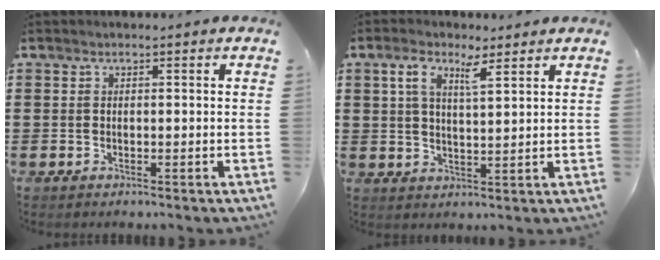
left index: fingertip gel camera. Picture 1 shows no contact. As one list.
[{"total": 6.3, "force": [3.9, 1.9, 4.6], "torque": [-0.094, 0.001, 0.066]}]